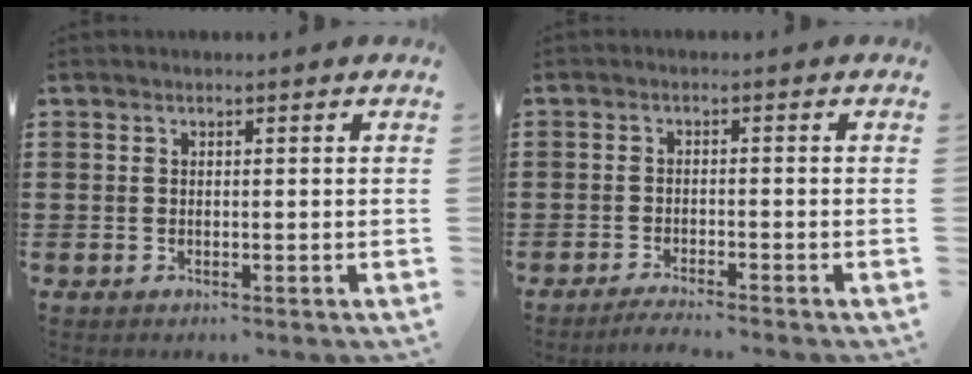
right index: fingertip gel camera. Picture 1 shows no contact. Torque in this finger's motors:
{"motor_torque": [-0.64, 0.67, 0.00, -0.01]}